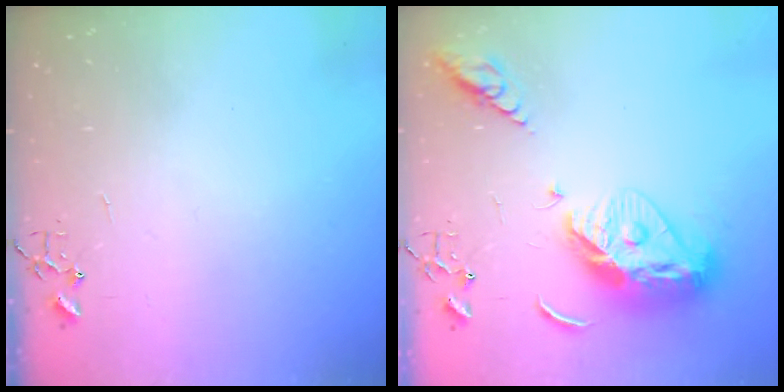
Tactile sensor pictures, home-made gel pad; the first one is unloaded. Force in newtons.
{"total": 15.9, "press": 15.8, "slide": 1.5}